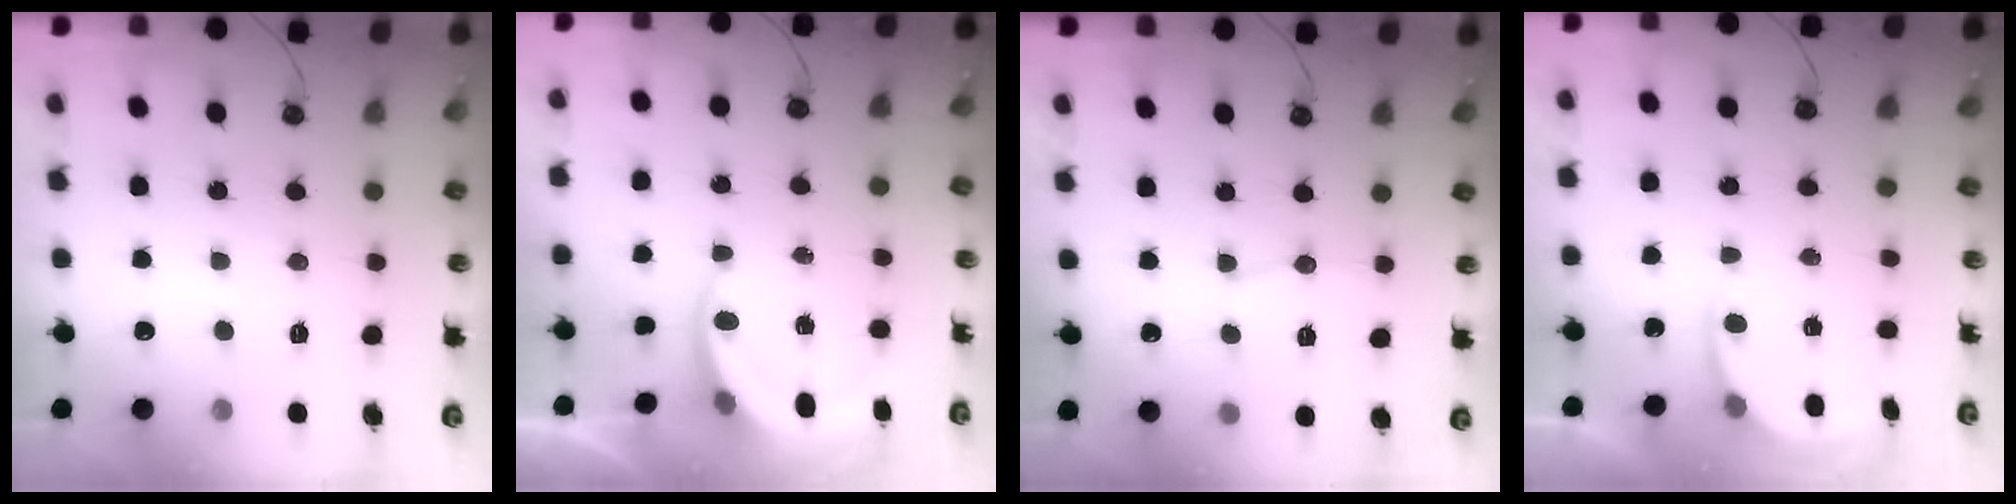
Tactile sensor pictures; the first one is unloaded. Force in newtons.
{"total": 4.7, "press": 4.7, "slide": 0.1}
{"total": 5.8, "press": 5.8, "slide": 0.5}
{"total": 4.8, "press": 4.7, "slide": 0.2}